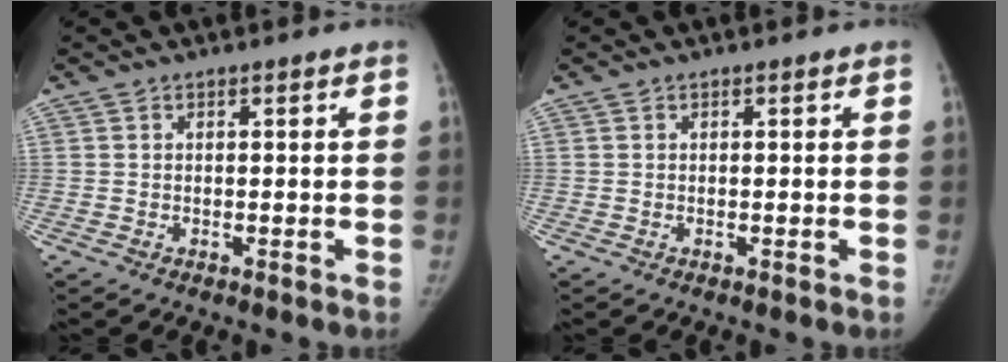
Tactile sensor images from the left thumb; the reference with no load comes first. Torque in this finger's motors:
{"motor_torque": [0.04, 0.00, 0.46, -0.15, 0.02]}